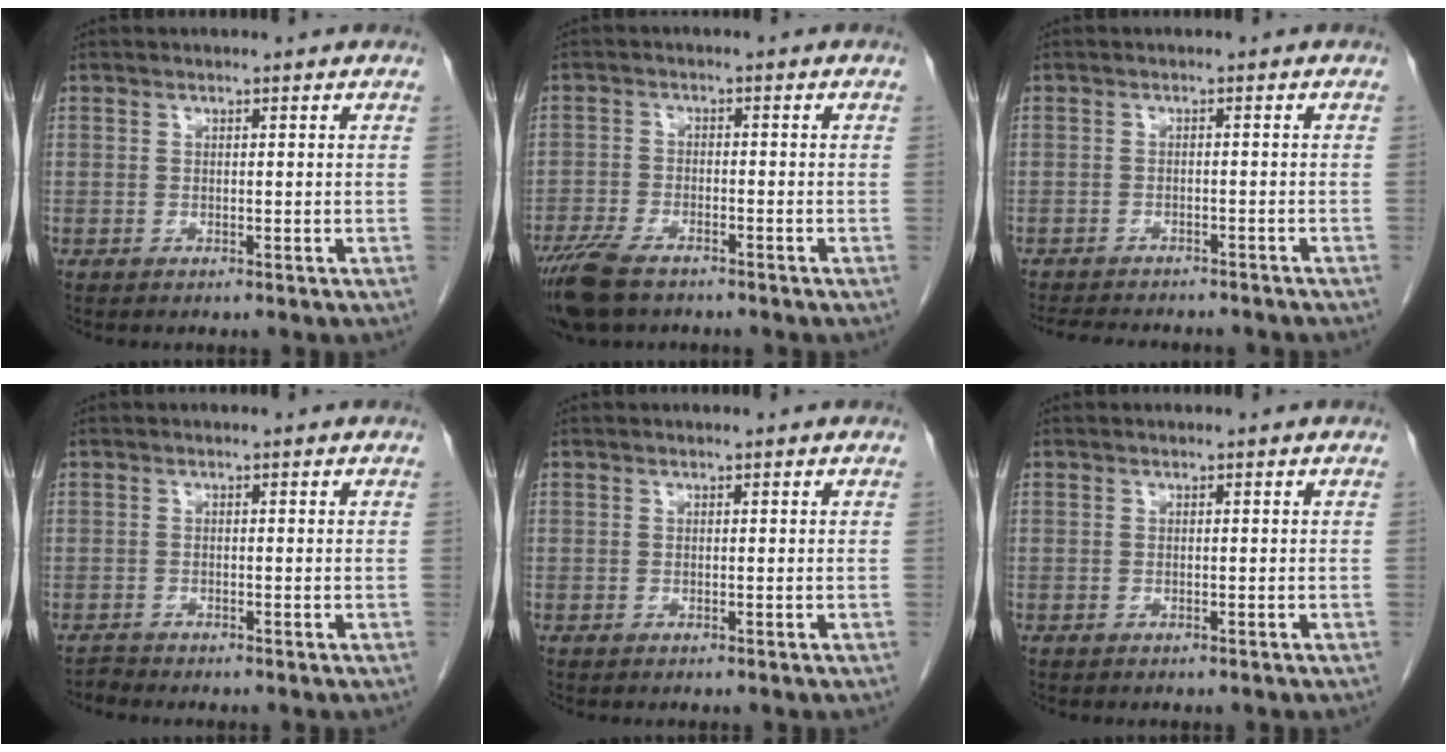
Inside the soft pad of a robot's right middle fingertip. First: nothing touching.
{"total": 7.8, "force": [-6.0, 2.7, 4.2], "torque": [-0.082, -0.014, -0.106]}
{"total": 12.2, "force": [-10.7, 3.2, 4.7], "torque": [-0.079, -0.003, -0.134]}
{"total": 0.9, "force": [-0.8, -0.2, -0.3], "torque": [0.009, -0.007, -0.016]}
{"total": 0.0}
{"total": 0.0}